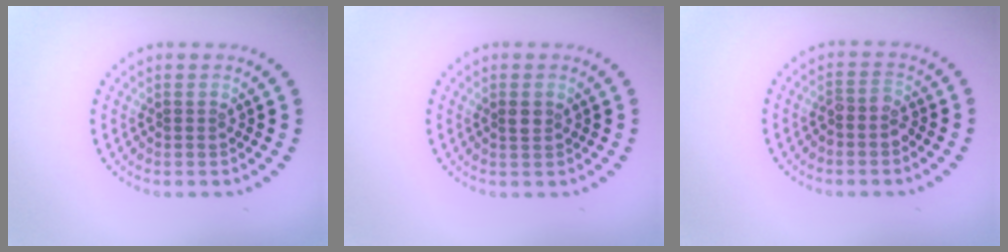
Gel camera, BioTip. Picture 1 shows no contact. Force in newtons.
{"total": 1.1, "press": 1.0, "slide": 0.4}
{"total": 1.7, "press": 1.5, "slide": 0.8}